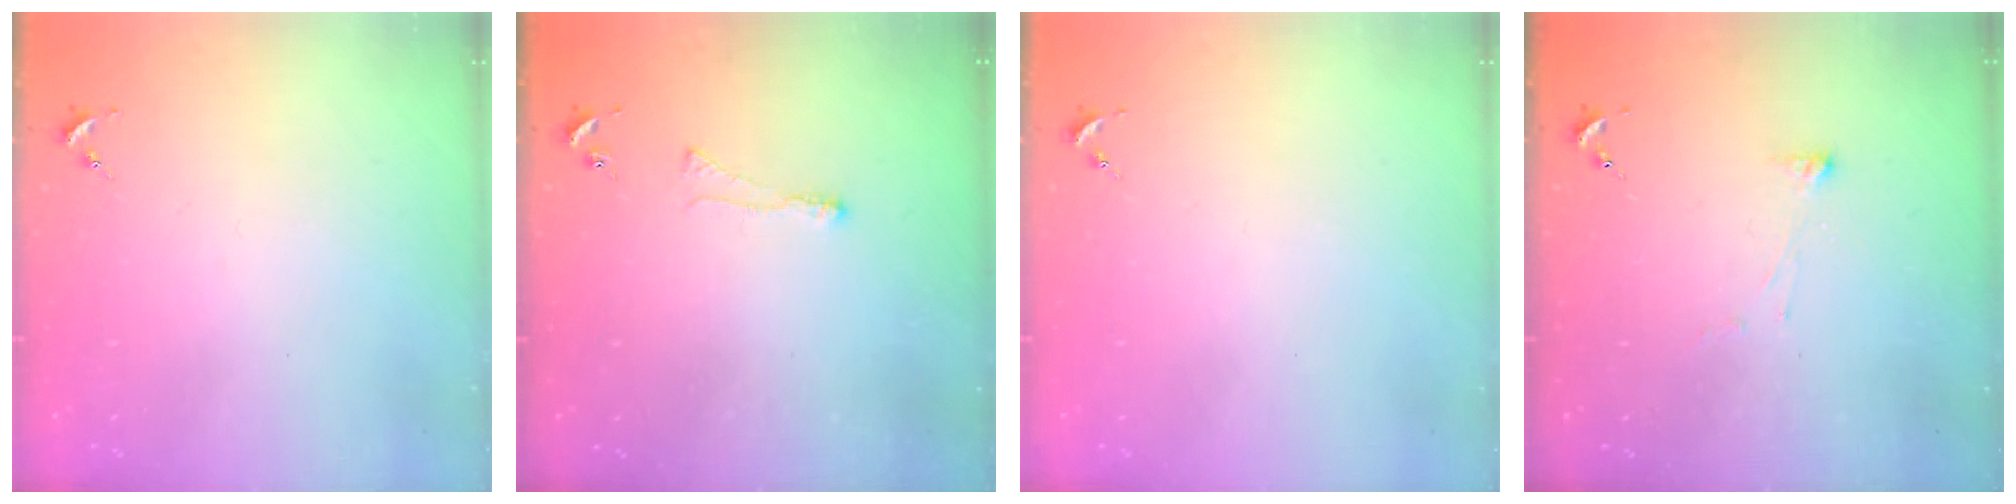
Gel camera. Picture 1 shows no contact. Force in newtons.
{"total": 3.1, "press": 3.0, "slide": 0.6}
{"total": 0.0}
{"total": 2.9, "press": 2.8, "slide": 0.6}